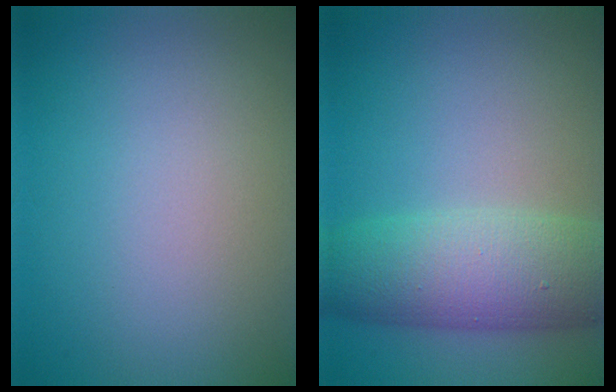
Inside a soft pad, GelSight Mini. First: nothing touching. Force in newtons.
{"total": 7.6, "press": 7.6, "slide": 0.2}